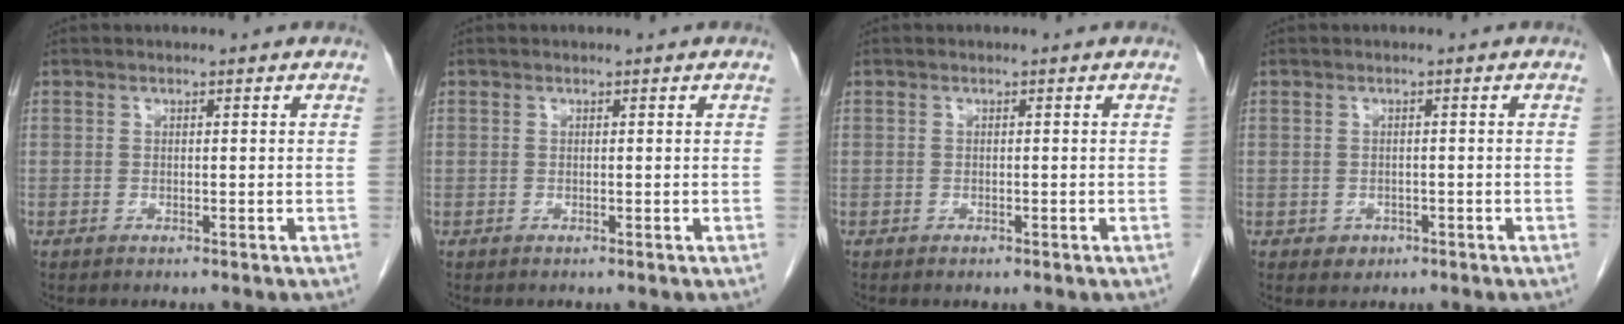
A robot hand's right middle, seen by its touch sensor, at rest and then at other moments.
{"total": 0.0}
{"total": 0.5, "force": [-0.3, 0.3, 0.3], "torque": [-0.006, 0.001, -0.002]}
{"total": 1.7, "force": [-0.8, 1.4, 0.4], "torque": [-0.004, 0.005, -0.004]}